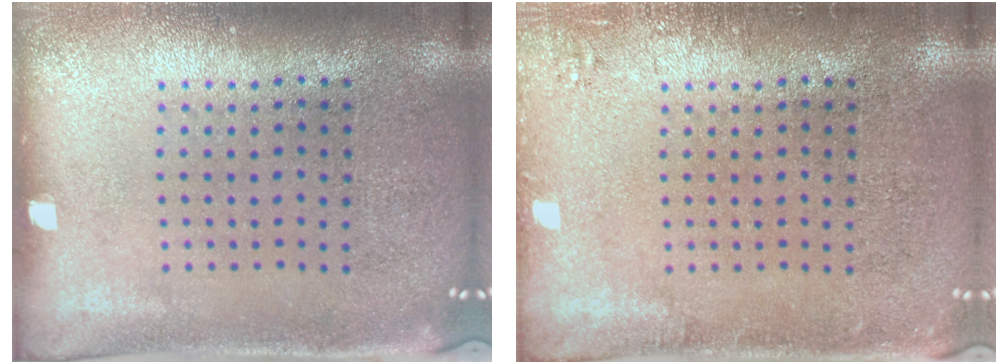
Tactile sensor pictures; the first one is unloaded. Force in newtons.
{"total": 1.3, "press": 1.2, "slide": 0.3}